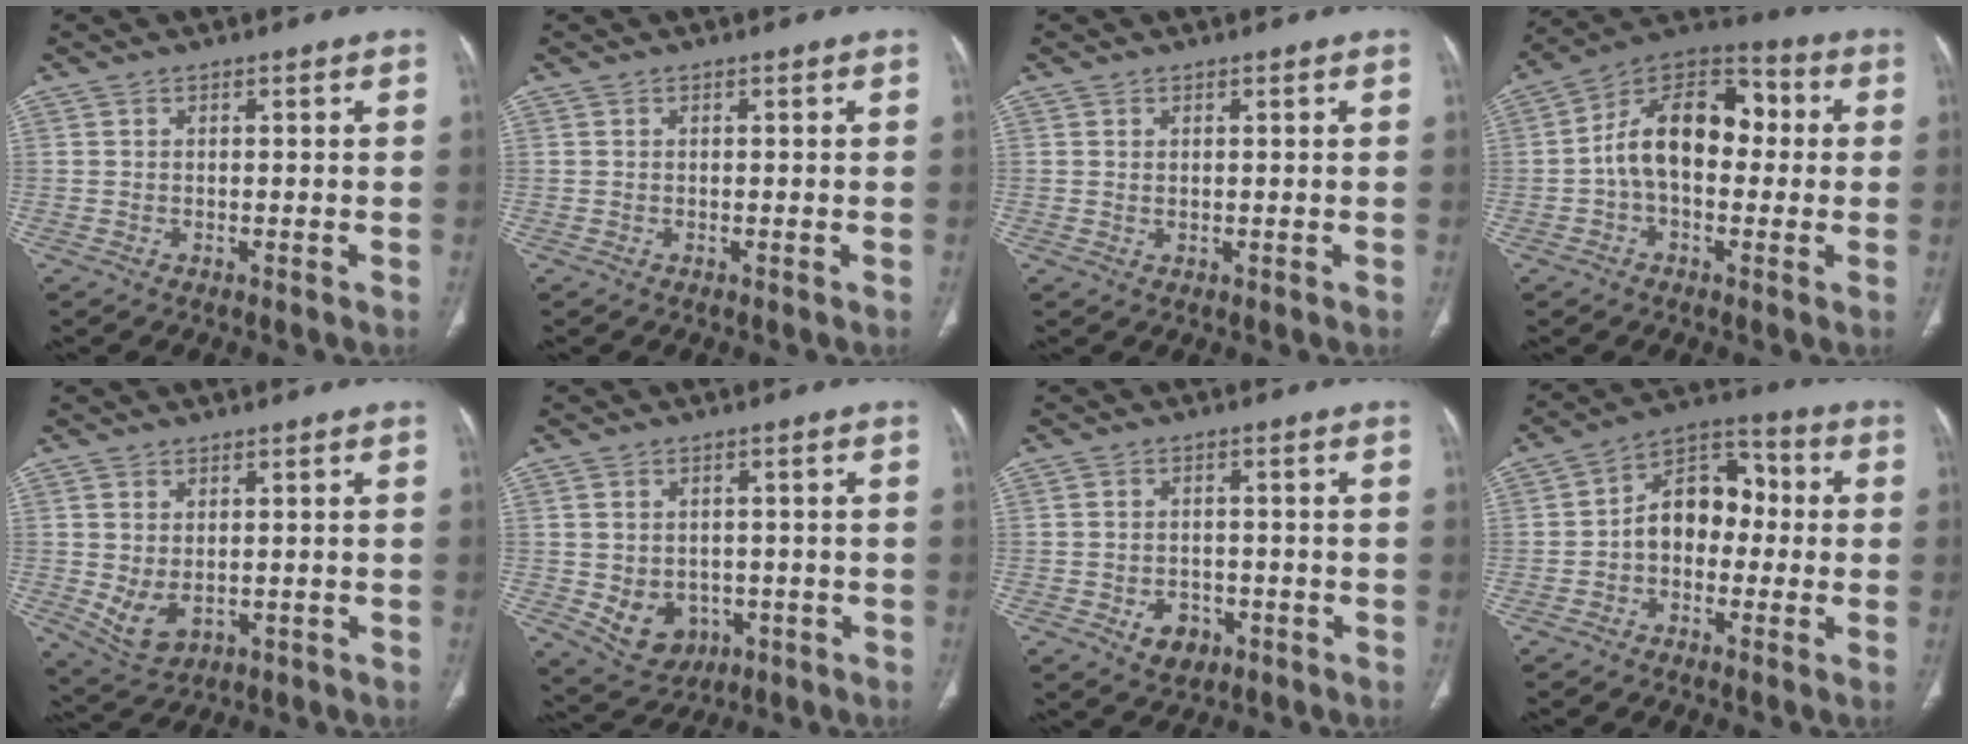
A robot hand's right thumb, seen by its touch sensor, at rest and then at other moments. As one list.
[{"total": 0.0}, {"total": 0.6, "force": [0.3, 0.2, 0.4], "torque": [-0.007, -0.003, 0.007]}, {"total": 15.7, "force": [0.3, 9.9, 12.2], "torque": [-0.178, 0.047, -0.008]}, {"total": 5.8, "force": [-0.4, 3.8, 4.4], "torque": [-0.080, -0.004, 0.016]}, {"total": 8.5, "force": [-2.0, 7.0, 4.5], "torque": [-0.055, 0.011, -0.007]}, {"total": 5.1, "force": [-2.1, 3.8, 2.7], "torque": [-0.026, 0.013, -0.023]}, {"total": 11.2, "force": [-0.8, 8.0, 7.7], "torque": [-0.088, 0.044, -0.029]}]